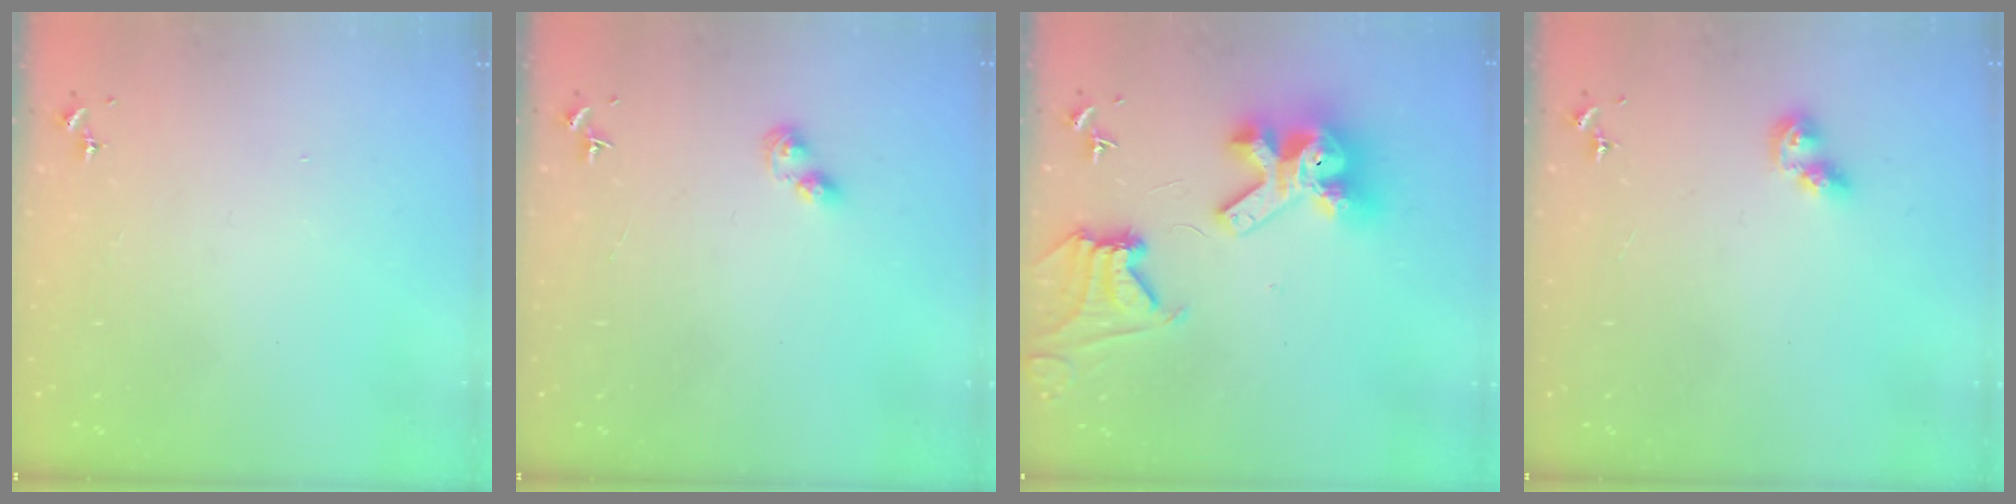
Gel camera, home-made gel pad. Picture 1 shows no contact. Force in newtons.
{"total": 3.1, "press": 3.1, "slide": 0.4}
{"total": 16.9, "press": 16.7, "slide": 2.0}
{"total": 6.0, "press": 6.0, "slide": 0.3}